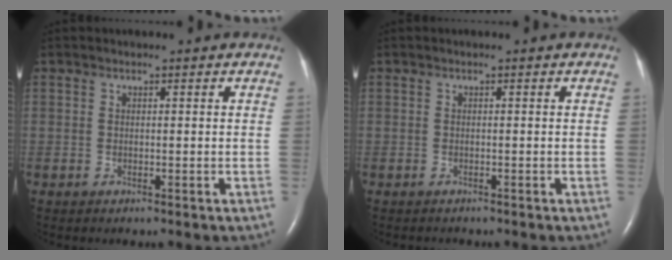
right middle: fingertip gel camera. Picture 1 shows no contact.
{"total": 0.7, "force": [-0.6, 0.2, 0.1], "torque": [-0.009, -0.002, -0.010]}